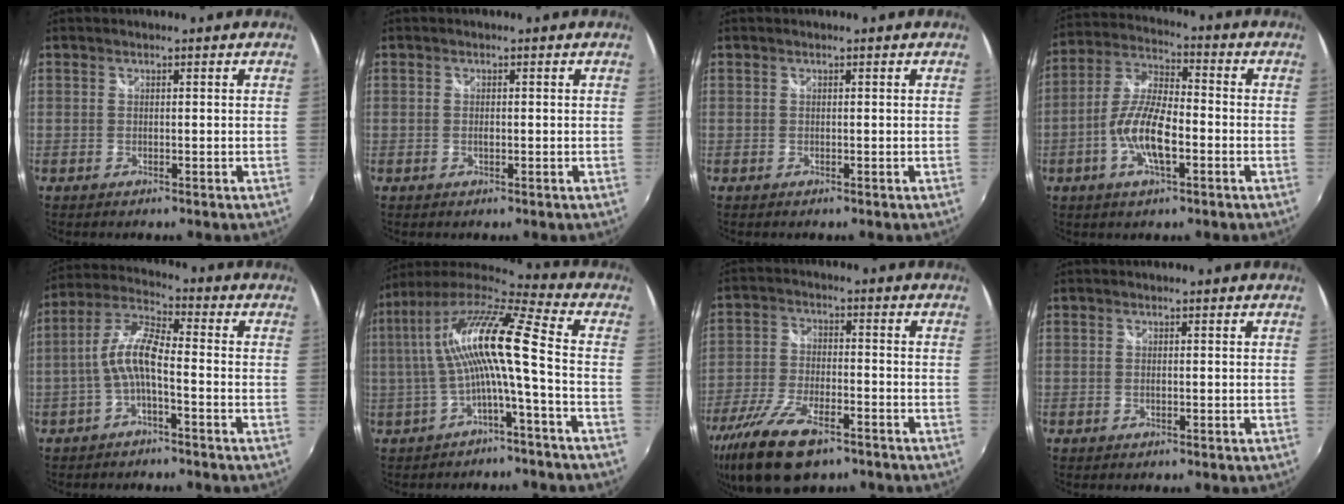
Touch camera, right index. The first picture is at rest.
{"total": 0.7, "force": [-0.2, 0.4, 0.5], "torque": [-0.010, 0.000, -0.004]}
{"total": 0.0}
{"total": 11.0, "force": [-3.6, 3.8, 9.7], "torque": [-0.205, 0.004, -0.071]}
{"total": 7.4, "force": [-2.3, 1.9, 6.7], "torque": [-0.156, 0.017, -0.044]}
{"total": 13.1, "force": [-1.2, 0.2, 13.1], "torque": [-0.247, 0.013, -0.021]}
{"total": 15.4, "force": [-10.3, 6.0, 9.8], "torque": [-0.222, -0.040, -0.190]}
{"total": 0.0}